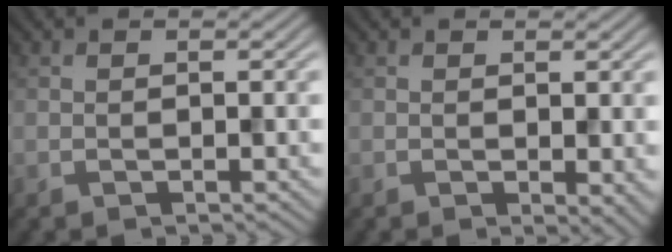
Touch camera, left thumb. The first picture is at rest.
{"total": 1.9, "force": [0.1, 0.9, 1.6], "torque": [-0.020, -0.007, 0.004]}